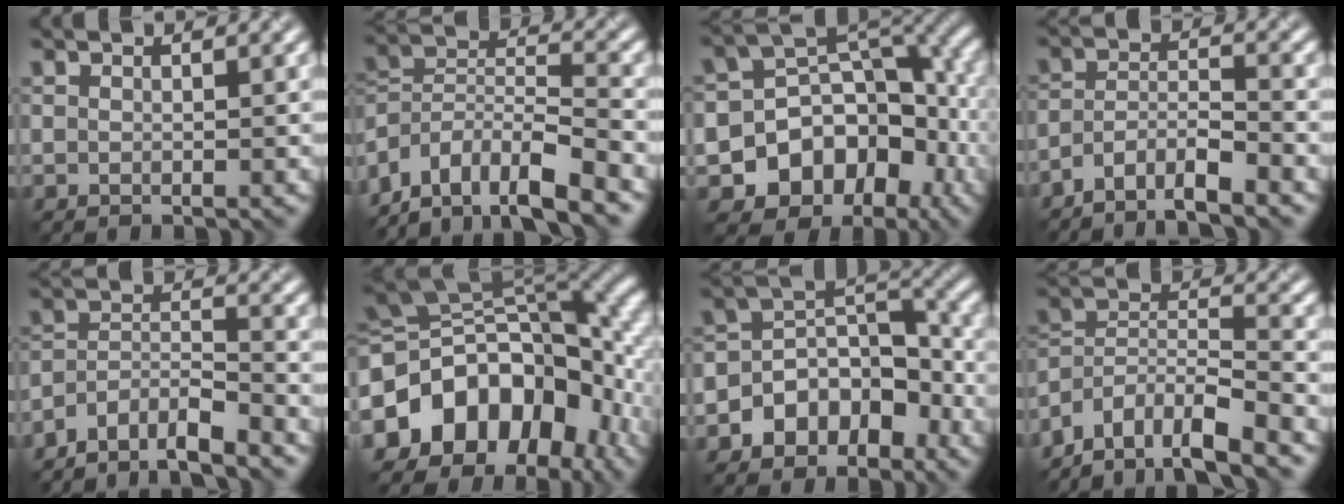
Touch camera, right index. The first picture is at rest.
{"total": 9.6, "force": [-7.3, 3.5, 5.1], "torque": [-0.094, 0.017, -0.130]}
{"total": 11.2, "force": [-4.5, 8.7, 5.5], "torque": [-0.095, -0.015, -0.067]}
{"total": 5.0, "force": [-4.1, 1.1, 2.6], "torque": [-0.046, 0.002, -0.078]}
{"total": 6.3, "force": [-5.6, 1.5, 2.4], "torque": [-0.041, 0.001, -0.102]}
{"total": 13.7, "force": [-4.4, 9.7, 8.7], "torque": [-0.144, 0.024, -0.090]}
{"total": 6.3, "force": [-3.0, 4.4, 3.3], "torque": [-0.030, 0.016, -0.056]}
{"total": 9.4, "force": [-7.7, 3.2, 4.3], "torque": [-0.071, 0.012, -0.133]}